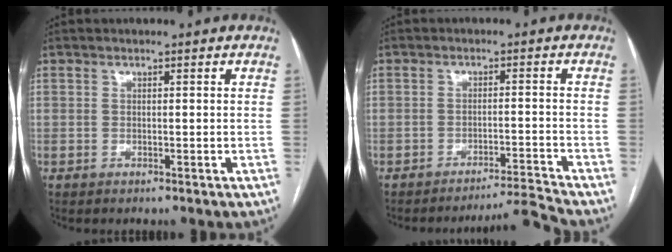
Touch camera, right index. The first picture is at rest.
{"total": 6.0, "force": [-5.1, -3.2, -0.5], "torque": [0.007, 0.003, -0.081]}